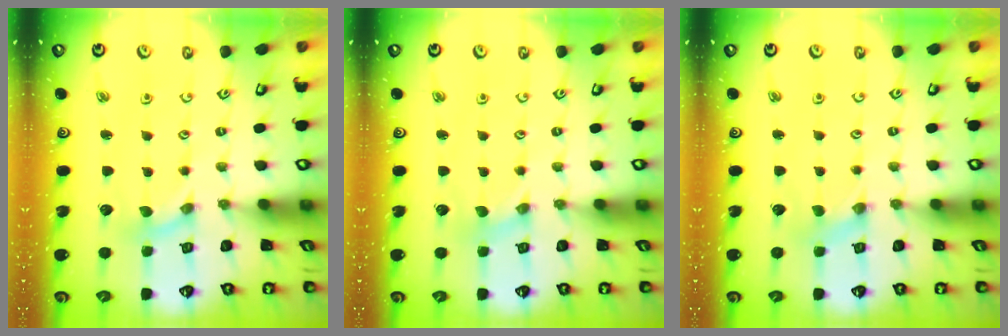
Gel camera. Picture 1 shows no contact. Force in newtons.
{"total": 0.0}
{"total": 0.0}